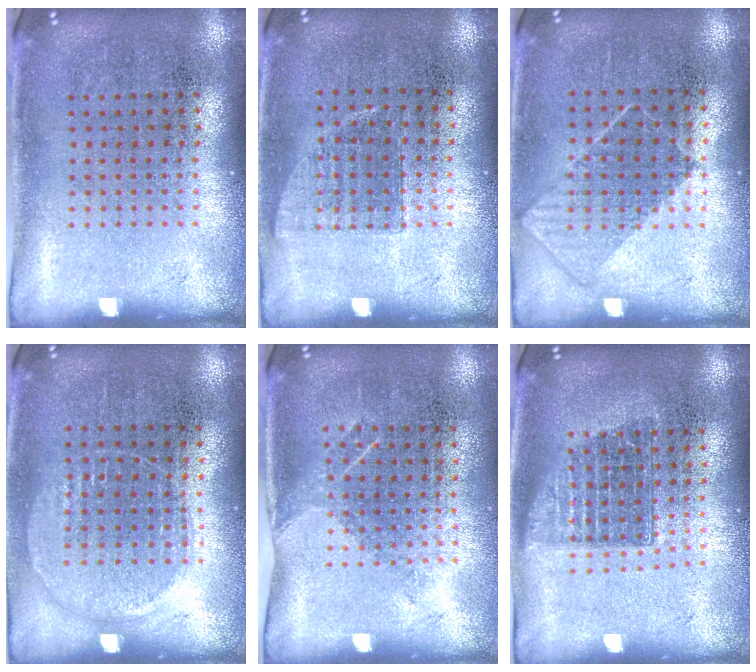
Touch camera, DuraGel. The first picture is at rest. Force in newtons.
{"total": 0.6, "press": 0.6, "slide": 0.2}
{"total": 0.8, "press": 0.7, "slide": 0.5}
{"total": 0.9, "press": 0.8, "slide": 0.4}
{"total": 1.1, "press": 0.9, "slide": 0.7}
{"total": 1.4, "press": 1.1, "slide": 0.8}